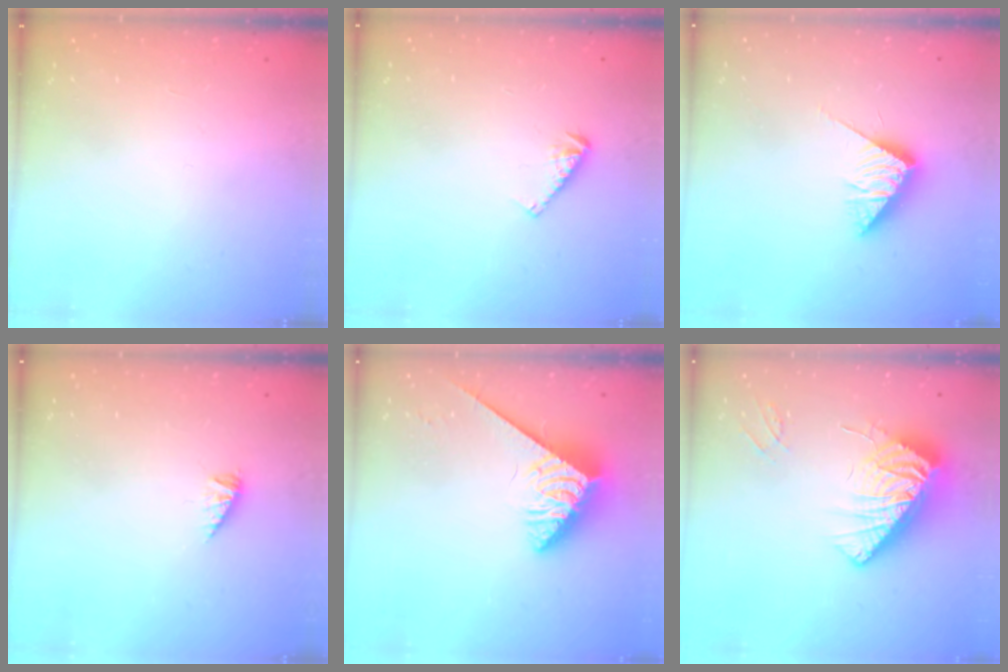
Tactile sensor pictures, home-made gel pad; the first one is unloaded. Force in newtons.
{"total": 4.5, "press": 4.5, "slide": 0.0}
{"total": 8.5, "press": 8.5, "slide": 0.2}
{"total": 2.1, "press": 2.1, "slide": 0.2}
{"total": 4.6, "press": 4.6, "slide": 0.5}
{"total": 20.6, "press": 20.5, "slide": 1.8}